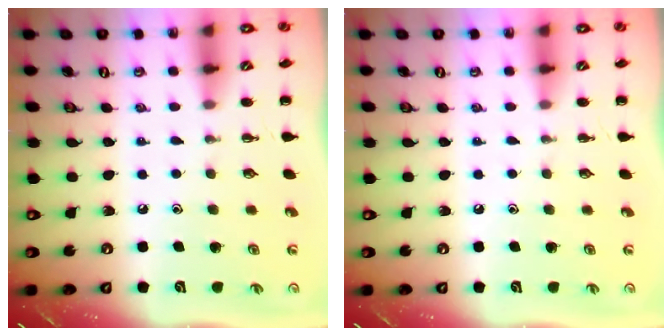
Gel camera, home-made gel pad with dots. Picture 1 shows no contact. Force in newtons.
{"total": 0.0}